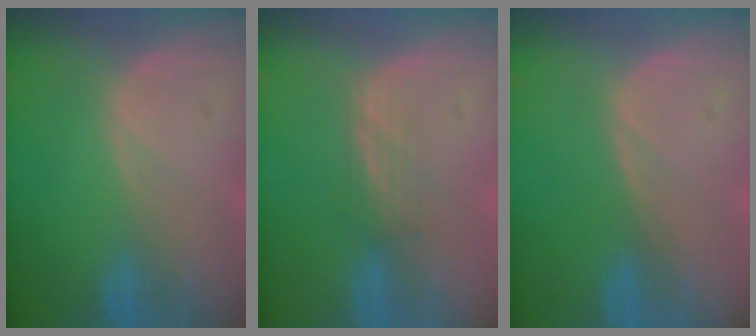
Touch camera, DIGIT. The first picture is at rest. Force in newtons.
{"total": 2.2, "press": 2.2, "slide": 0.4}
{"total": 0.0}